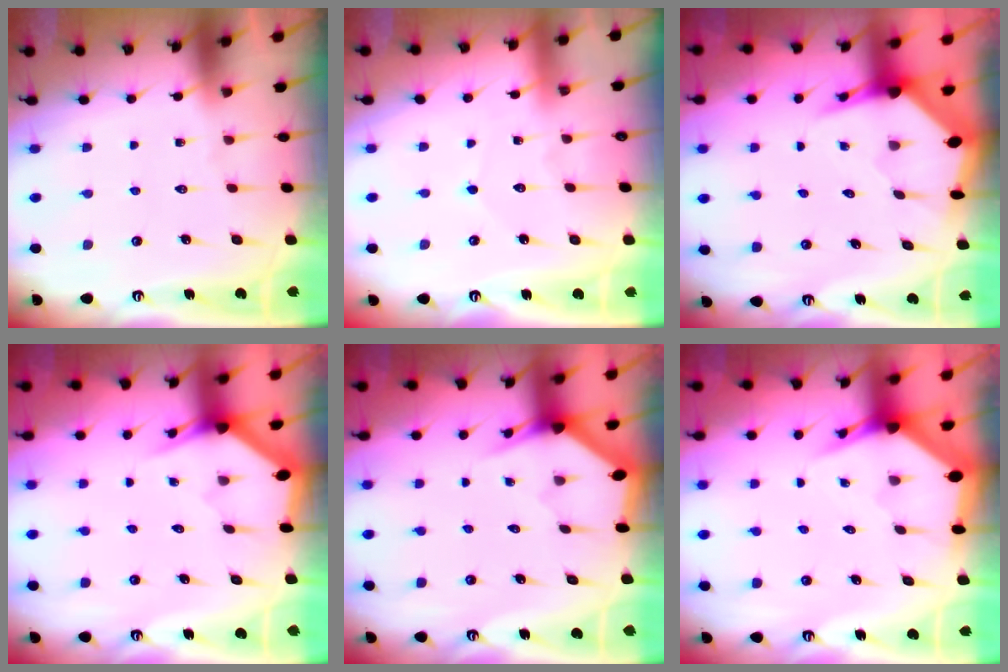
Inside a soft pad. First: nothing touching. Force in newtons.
{"total": 2.1, "press": 2.1, "slide": 0.1}
{"total": 4.9, "press": 4.9, "slide": 0.6}
{"total": 3.0, "press": 3.0, "slide": 0.0}
{"total": 2.9, "press": 2.9, "slide": 0.1}
{"total": 4.3, "press": 4.2, "slide": 0.4}